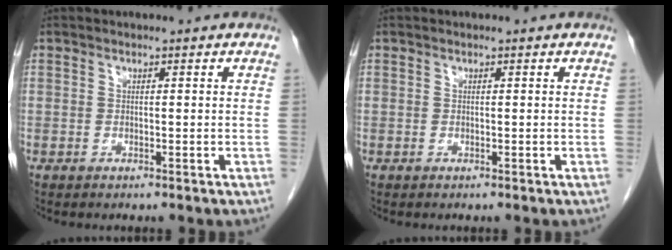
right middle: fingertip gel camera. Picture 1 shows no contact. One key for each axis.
{"total": 0.0}